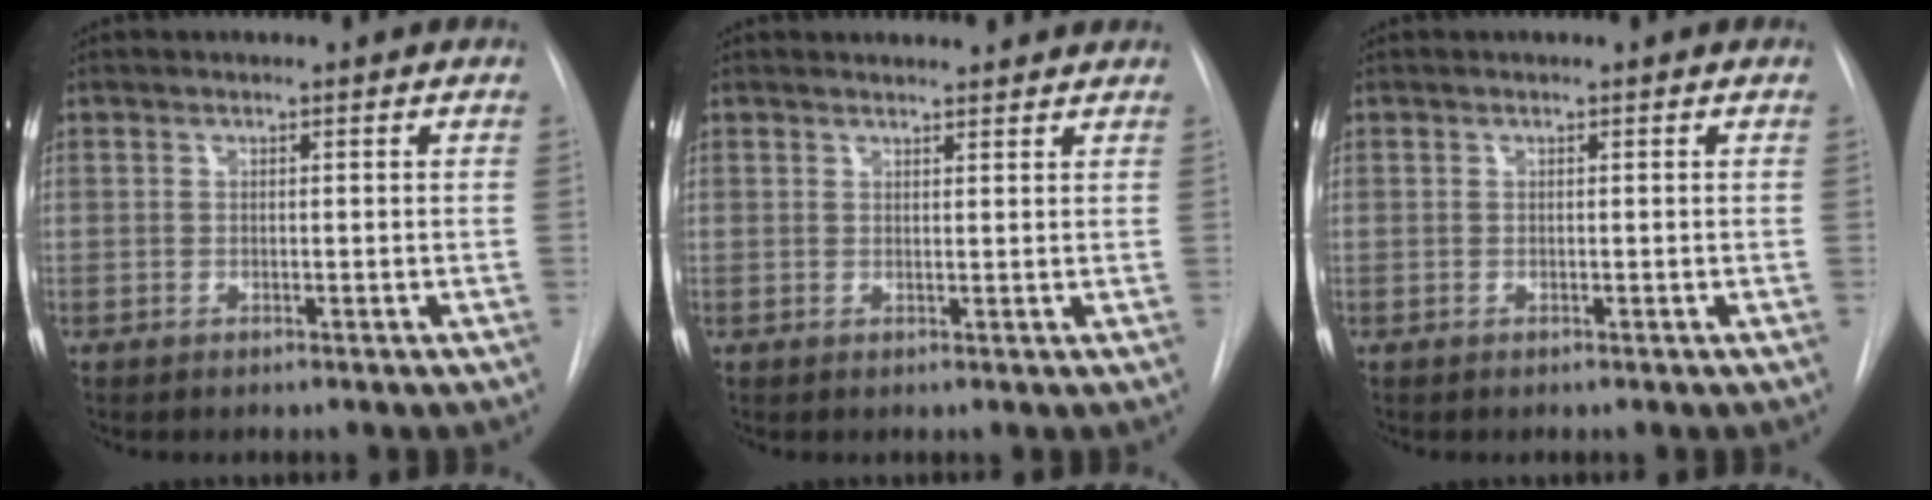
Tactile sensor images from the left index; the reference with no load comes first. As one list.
[{"total": 3.9, "force": [3.7, 0.8, 0.7], "torque": [-0.005, 0.012, 0.034]}, {"total": 0.0}]